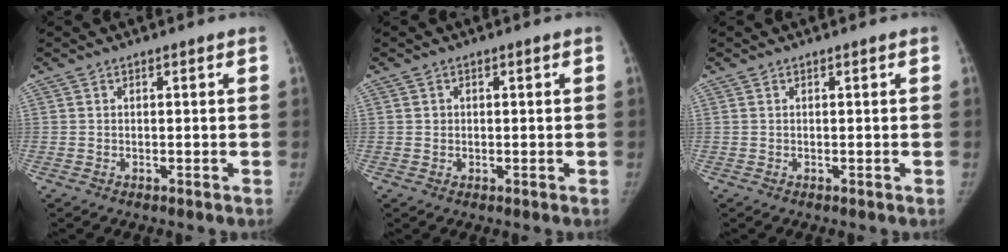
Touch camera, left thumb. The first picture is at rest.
{"total": 0.9, "force": [0.0, 0.9, 0.0], "torque": [0.011, -0.001, 0.000]}
{"total": 0.0}